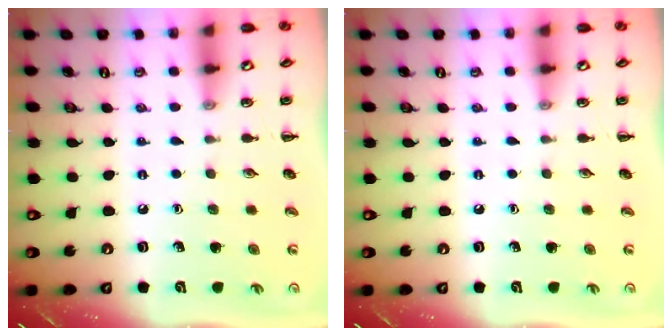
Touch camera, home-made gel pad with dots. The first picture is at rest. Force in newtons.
{"total": 0.0}